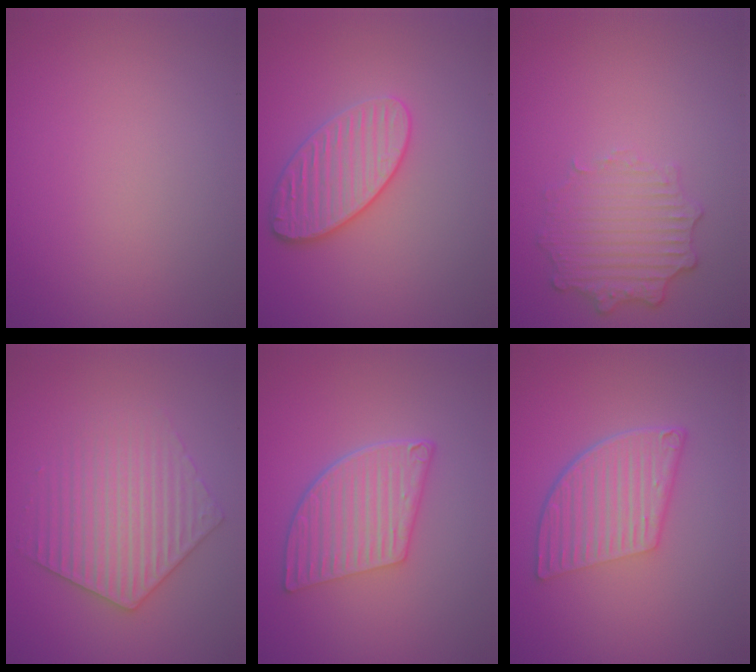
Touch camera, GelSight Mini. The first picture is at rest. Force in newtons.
{"total": 3.6, "press": 3.5, "slide": 0.9}
{"total": 3.5, "press": 2.9, "slide": 2.1}
{"total": 4.0, "press": 3.9, "slide": 0.7}
{"total": 5.7, "press": 4.2, "slide": 3.9}
{"total": 6.1, "press": 4.1, "slide": 4.5}